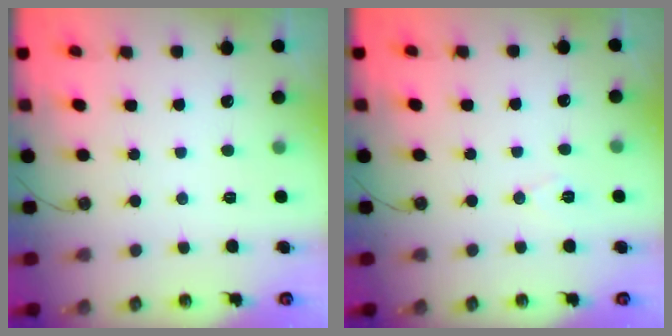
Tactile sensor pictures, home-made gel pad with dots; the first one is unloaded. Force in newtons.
{"total": 6.7, "press": 5.2, "slide": 4.3}